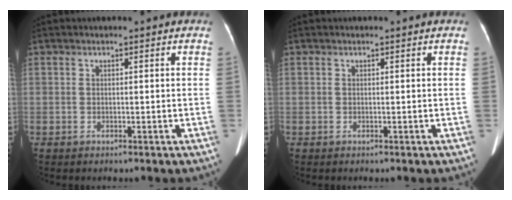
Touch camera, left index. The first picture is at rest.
{"total": 0.0}